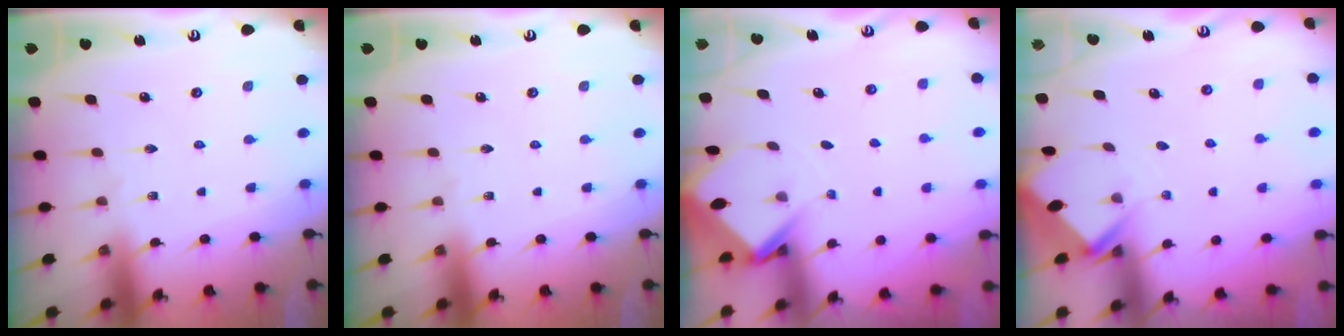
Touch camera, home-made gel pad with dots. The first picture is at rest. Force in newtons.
{"total": 0.0}
{"total": 2.9, "press": 2.9, "slide": 0.2}
{"total": 2.7, "press": 2.7, "slide": 0.2}